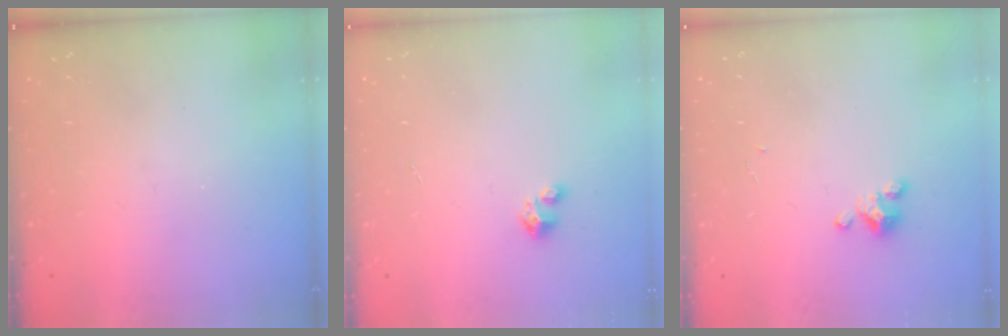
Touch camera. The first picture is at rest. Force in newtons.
{"total": 1.8, "press": 1.8, "slide": 0.1}
{"total": 2.3, "press": 2.2, "slide": 0.4}